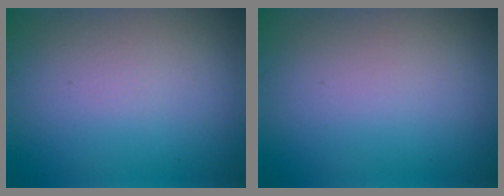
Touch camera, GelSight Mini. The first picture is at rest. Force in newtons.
{"total": 0.0}